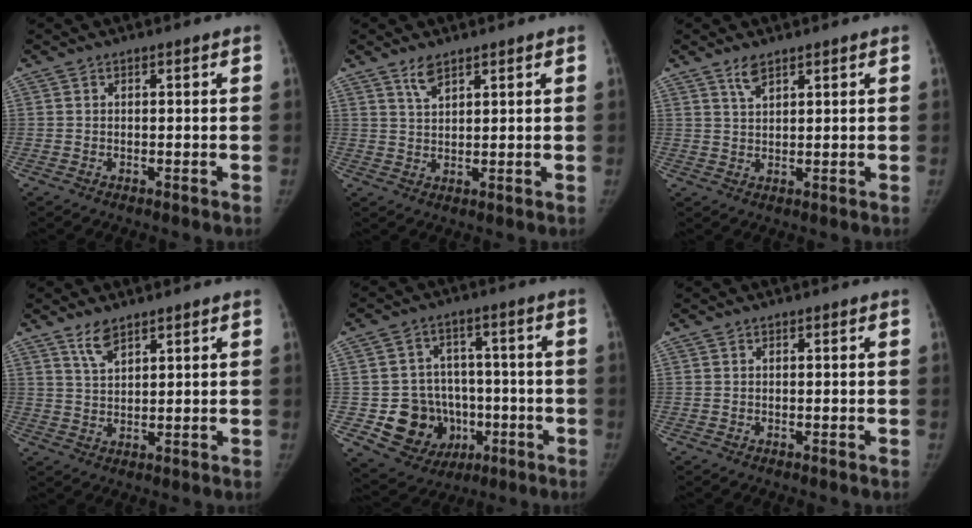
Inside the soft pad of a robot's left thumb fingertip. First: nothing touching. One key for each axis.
{"total": 3.1, "fx": 2.4, "fy": 1.0, "fz": 1.7, "tx": -0.031, "ty": -0.009, "tz": 0.051}
{"total": 2.8, "fx": 2.1, "fy": 0.9, "fz": 1.6, "tx": -0.031, "ty": -0.007, "tz": 0.046}
{"total": 3.9, "fx": 3.0, "fy": 1.4, "fz": 2.1, "tx": -0.036, "ty": -0.016, "tz": 0.063}
{"total": 13.4, "fx": -3.4, "fy": 11.7, "fz": 5.5, "tx": -0.052, "ty": 0.025, "tz": -0.037}
{"total": 0.0}